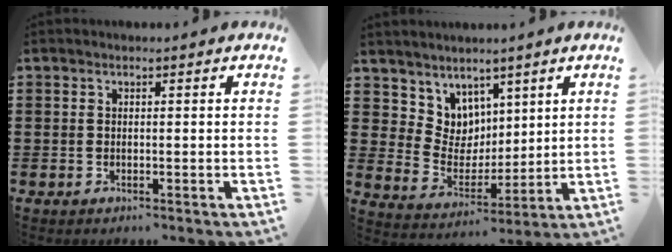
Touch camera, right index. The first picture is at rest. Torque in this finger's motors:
{"motor_torque": [-0.25, 0.37, -0.02, 0.00]}